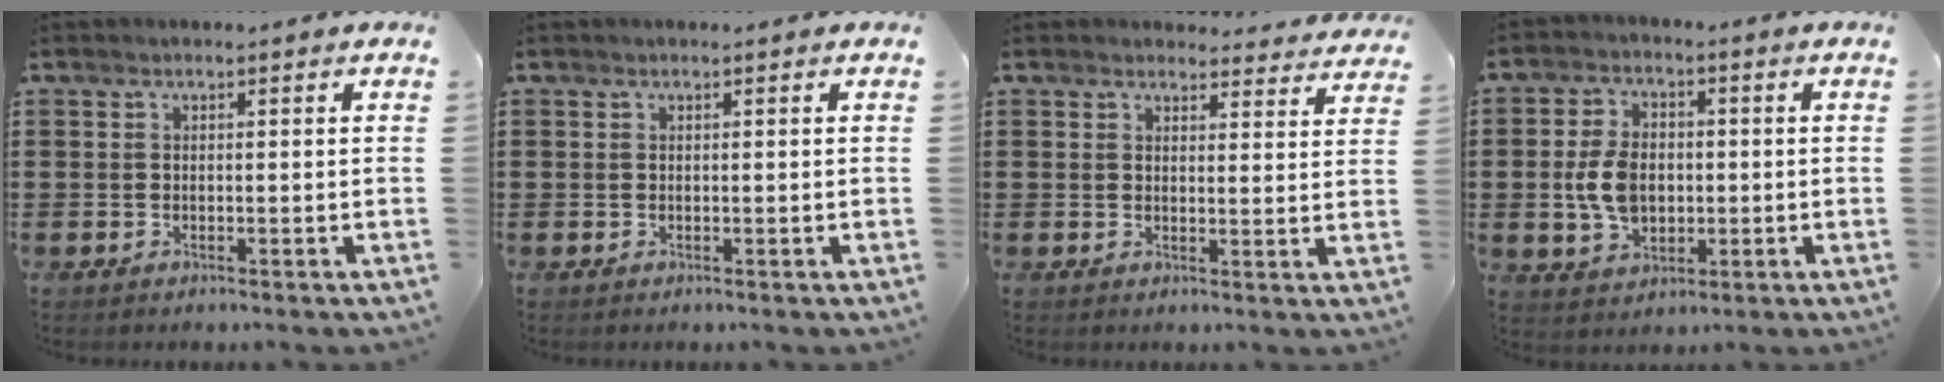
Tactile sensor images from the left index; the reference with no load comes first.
{"total": 0.0}
{"total": 3.4, "force": [3.3, 0.6, 0.4], "torque": [-0.008, -0.016, 0.060]}
{"total": 7.2, "force": [-0.5, 4.9, 5.3], "torque": [-0.130, 0.006, -0.015]}